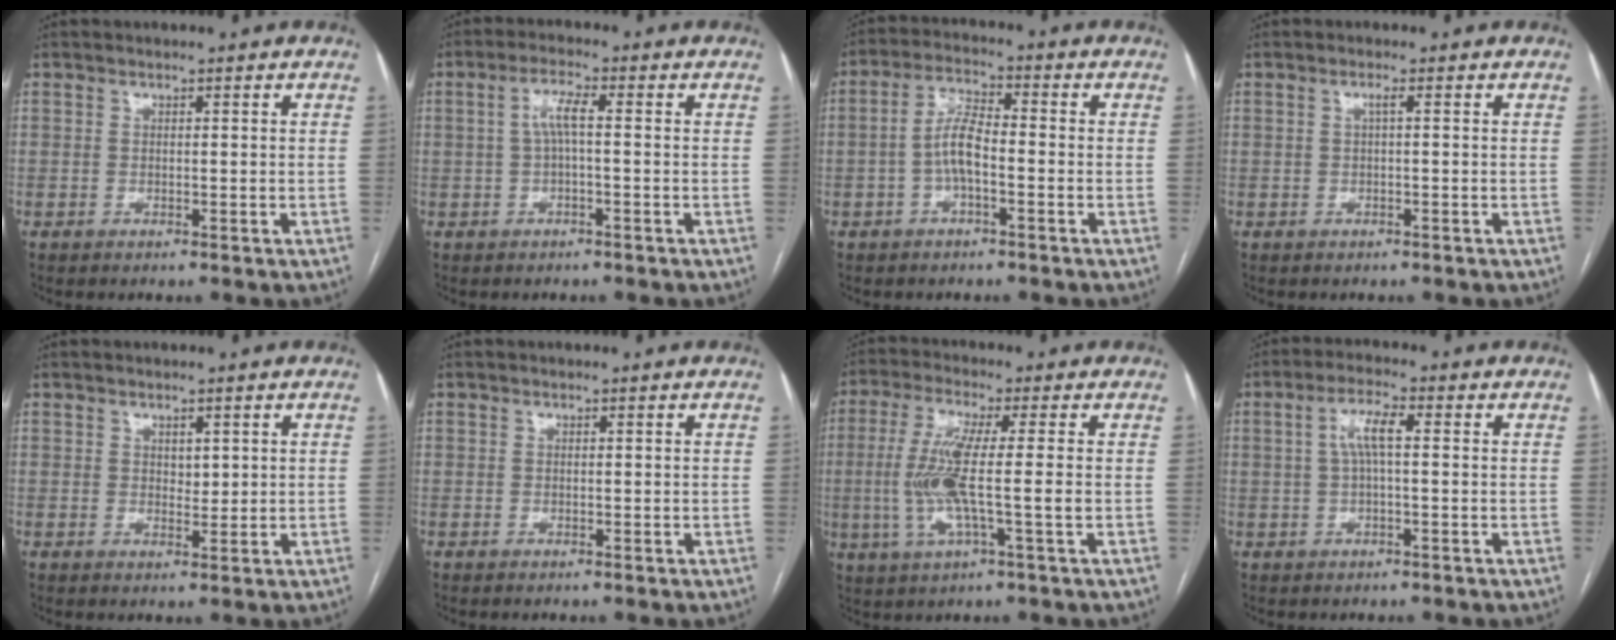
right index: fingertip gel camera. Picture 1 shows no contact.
{"total": 3.7, "force": [0.2, 0.5, 3.7], "torque": [-0.071, 0.014, 0.005]}
{"total": 5.8, "force": [-1.4, 1.7, 5.4], "torque": [-0.111, 0.014, -0.029]}
{"total": 0.9, "force": [0.1, -0.1, 0.9], "torque": [-0.017, 0.003, 0.001]}
{"total": 1.7, "force": [0.7, 1.0, 1.2], "torque": [-0.016, -0.004, 0.013]}
{"total": 0.0}
{"total": 9.3, "force": [-0.7, 0.3, 9.3], "torque": [-0.199, -0.002, -0.018]}
{"total": 4.7, "force": [0.7, 0.8, 4.6], "torque": [-0.089, 0.013, 0.013]}